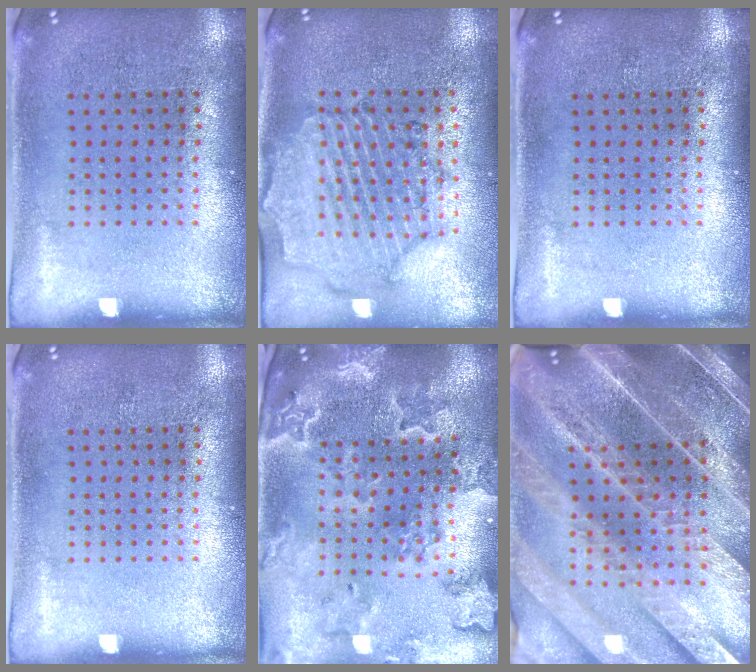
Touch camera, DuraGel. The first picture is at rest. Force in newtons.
{"total": 1.6, "press": 1.6, "slide": 0.3}
{"total": 0.0}
{"total": 0.0}
{"total": 2.7, "press": 2.5, "slide": 0.9}
{"total": 5.1, "press": 4.4, "slide": 2.5}